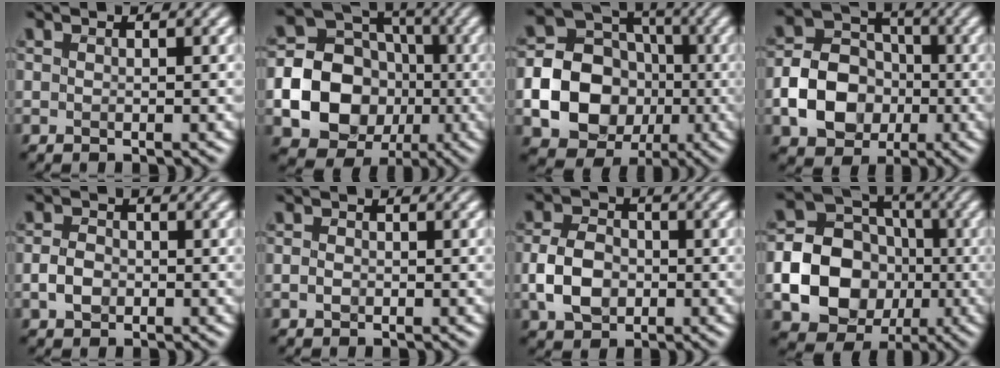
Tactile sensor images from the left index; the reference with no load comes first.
{"total": 17.0, "force": [-3.5, 15.5, 6.2], "torque": [-0.146, -0.027, -0.077]}
{"total": 14.9, "force": [-2.9, 13.3, 5.9], "torque": [-0.126, -0.022, -0.069]}
{"total": 6.9, "force": [-1.8, 5.5, 3.8], "torque": [-0.062, 0.004, -0.041]}
{"total": 2.0, "force": [-0.7, 1.5, 1.1], "torque": [-0.022, 0.004, -0.018]}
{"total": 0.7, "force": [-0.3, 0.5, 0.3], "torque": [-0.008, 0.002, -0.008]}
{"total": 4.7, "force": [-1.1, 3.4, 3.0], "torque": [-0.064, 0.005, -0.024]}
{"total": 14.6, "force": [-2.8, 13.0, 5.9], "torque": [-0.123, -0.022, -0.067]}